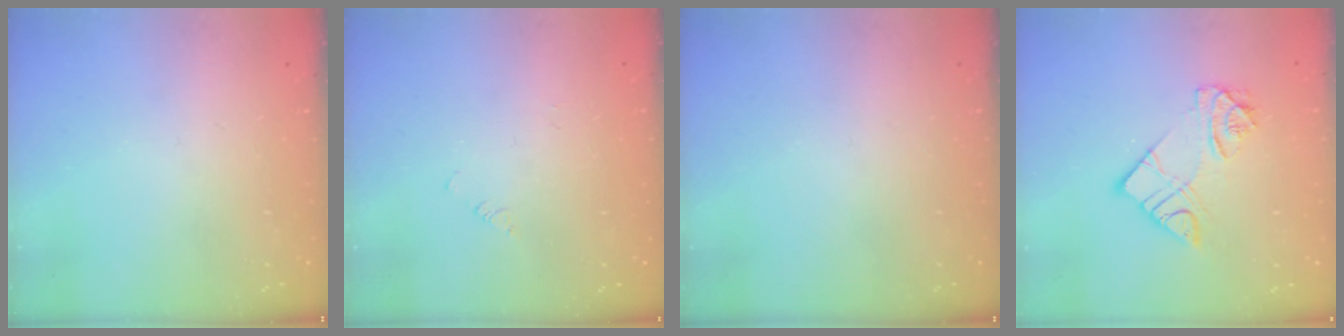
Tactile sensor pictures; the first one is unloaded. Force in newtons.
{"total": 1.4, "press": 1.3, "slide": 0.3}
{"total": 0.0}
{"total": 10.9, "press": 10.8, "slide": 0.9}